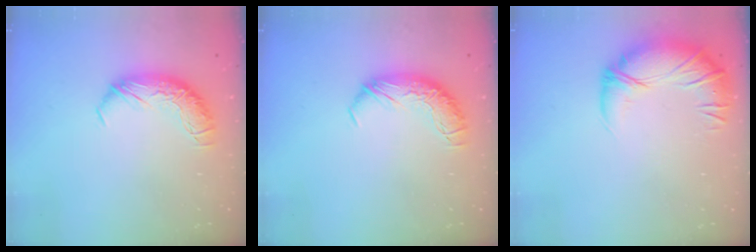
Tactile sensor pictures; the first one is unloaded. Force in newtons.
{"total": 0.0}
{"total": 2.8, "press": 1.3, "slide": 2.5}